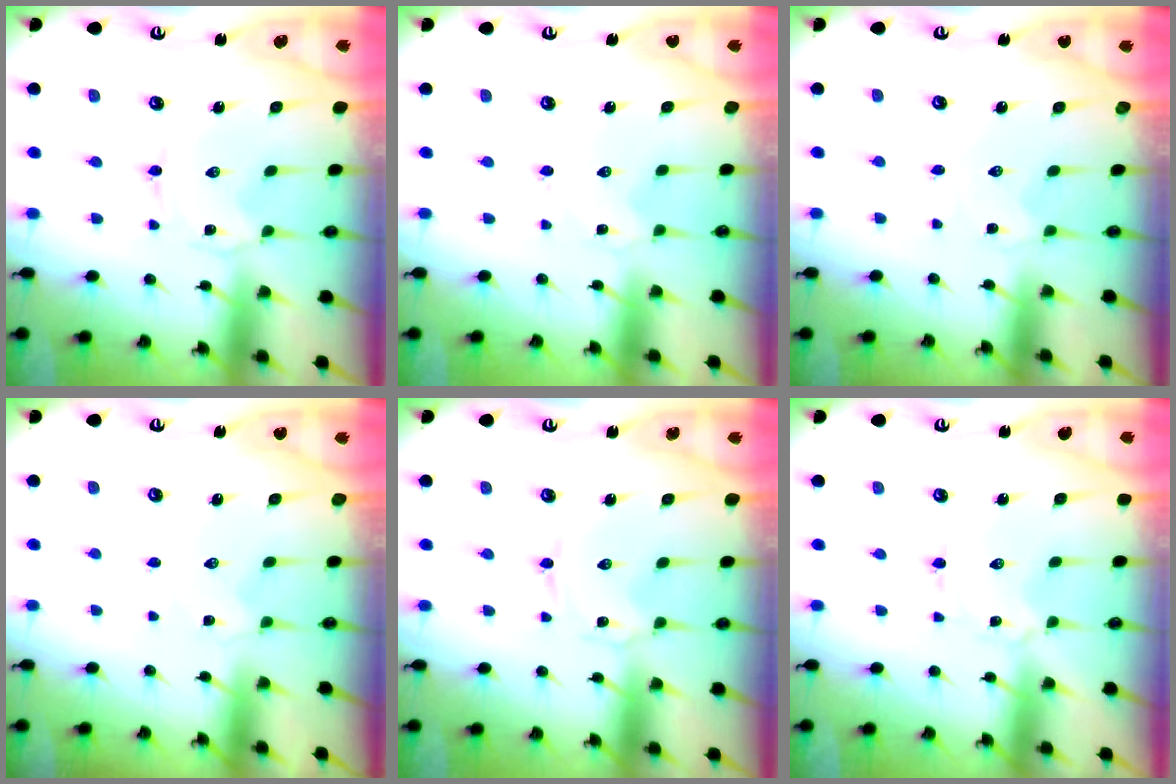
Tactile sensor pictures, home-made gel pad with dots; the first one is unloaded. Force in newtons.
{"total": 1.5, "press": 1.4, "slide": 0.2}
{"total": 1.7, "press": 1.6, "slide": 0.3}
{"total": 1.2, "press": 1.2, "slide": 0.4}
{"total": 0.0}
{"total": 0.0}